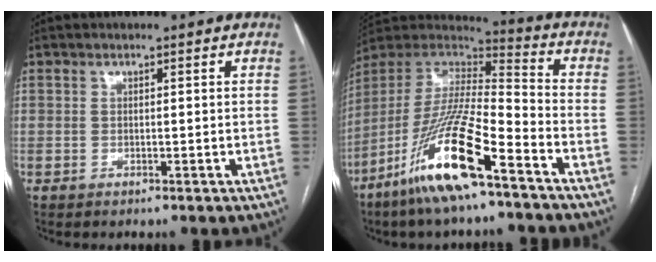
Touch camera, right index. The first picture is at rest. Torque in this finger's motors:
{"motor_torque": [0.89, -0.94, 0.67, 0.21]}